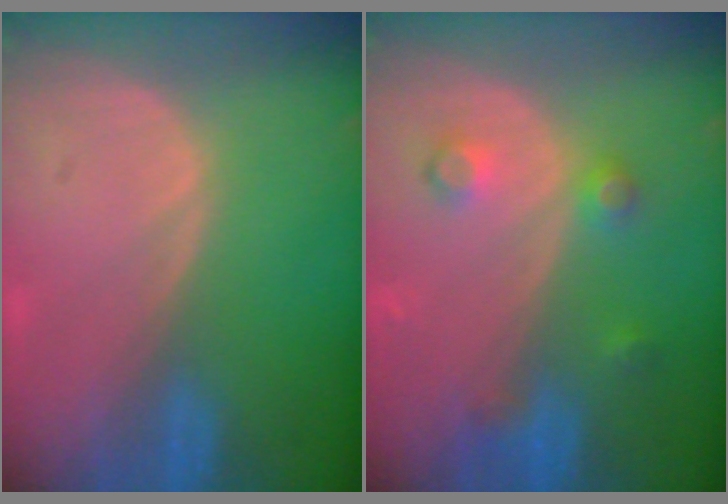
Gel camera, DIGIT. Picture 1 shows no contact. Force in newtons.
{"total": 4.0, "press": 3.6, "slide": 1.8}